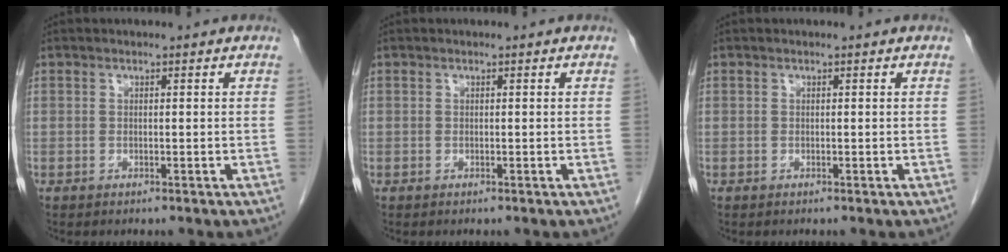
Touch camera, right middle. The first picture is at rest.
{"total": 0.0}
{"total": 0.0}